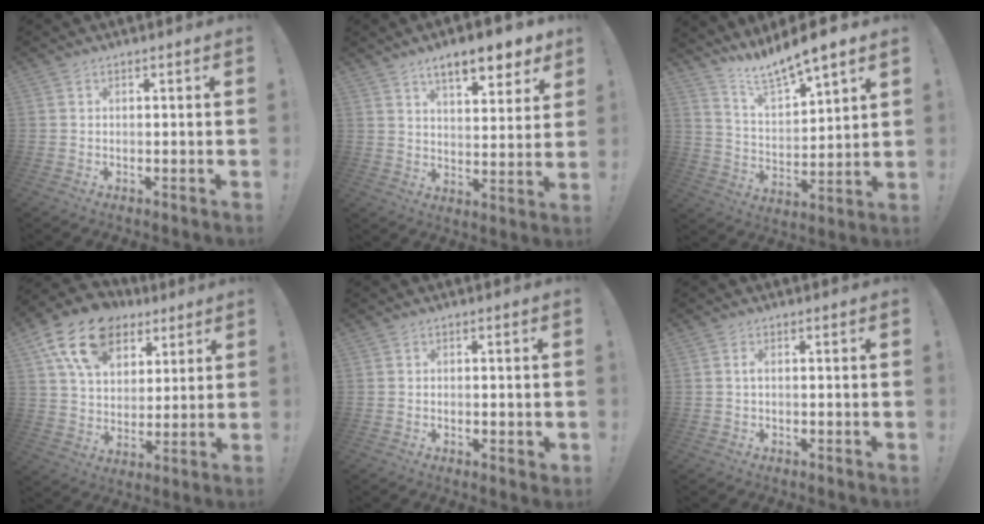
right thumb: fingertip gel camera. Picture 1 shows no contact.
{"total": 10.6, "force": [7.5, 3.1, 6.8], "torque": [-0.102, -0.044, 0.126]}
{"total": 10.1, "force": [9.6, 0.8, 3.2], "torque": [-0.068, -0.085, 0.167]}
{"total": 18.5, "force": [9.6, 12.4, 9.8], "torque": [-0.159, -0.040, 0.179]}
{"total": 1.2, "force": [0.2, 0.6, 1.1], "torque": [-0.011, 0.000, 0.002]}
{"total": 1.0, "force": [-0.2, 0.1, 1.0], "torque": [-0.024, 0.003, -0.004]}